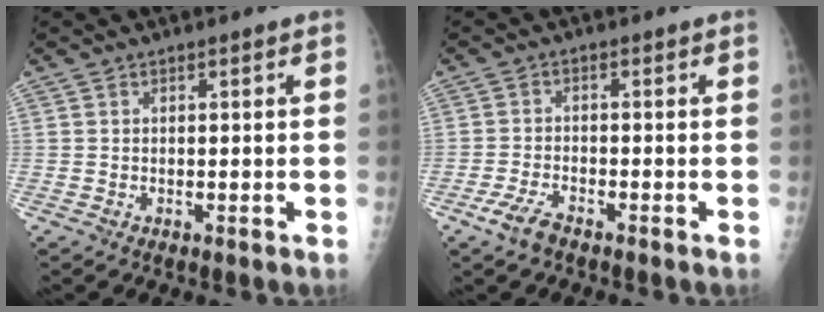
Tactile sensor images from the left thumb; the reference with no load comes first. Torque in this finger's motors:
{"motor_torque": [-0.40, 0.44, 0.29, 0.18, 0.00]}